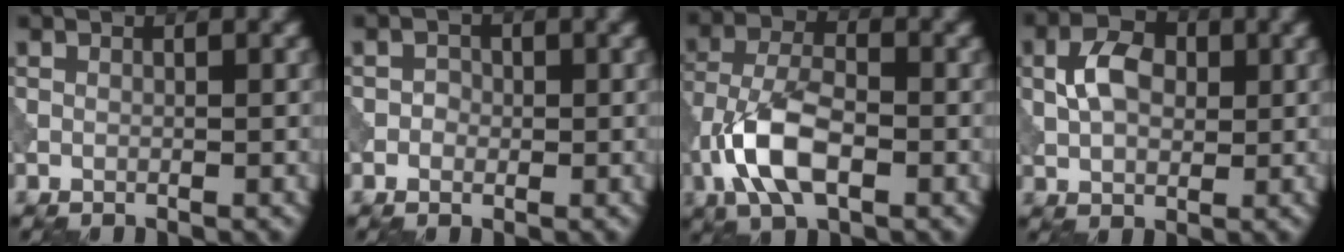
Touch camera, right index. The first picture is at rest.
{"total": 1.0, "force": [-0.2, 0.9, 0.4], "torque": [0.001, 0.001, -0.008]}
{"total": 7.1, "force": [-2.6, 3.5, 5.6], "torque": [-0.118, 0.003, -0.059]}
{"total": 4.6, "force": [0.6, 3.1, 3.3], "torque": [-0.066, 0.005, 0.007]}